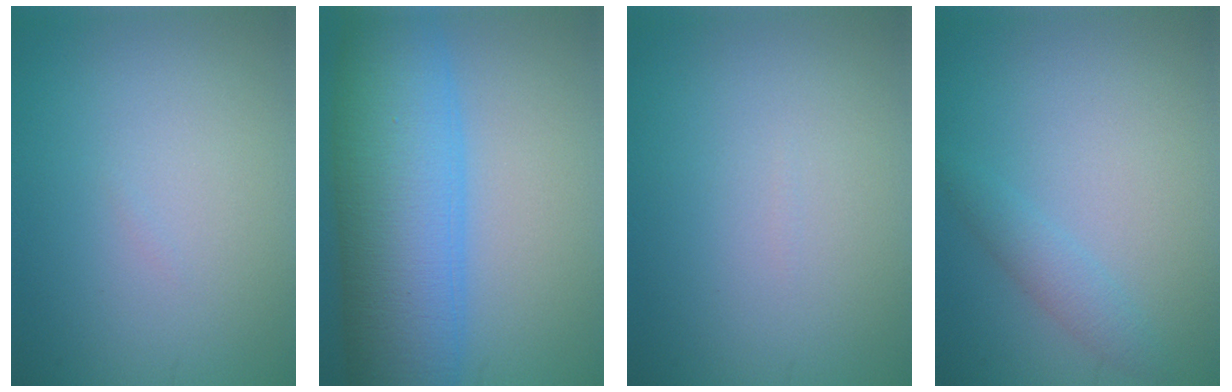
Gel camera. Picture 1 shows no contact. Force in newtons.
{"total": 12.4, "press": 12.4, "slide": 0.2}
{"total": 0.0}
{"total": 1.8, "press": 1.8, "slide": 0.1}